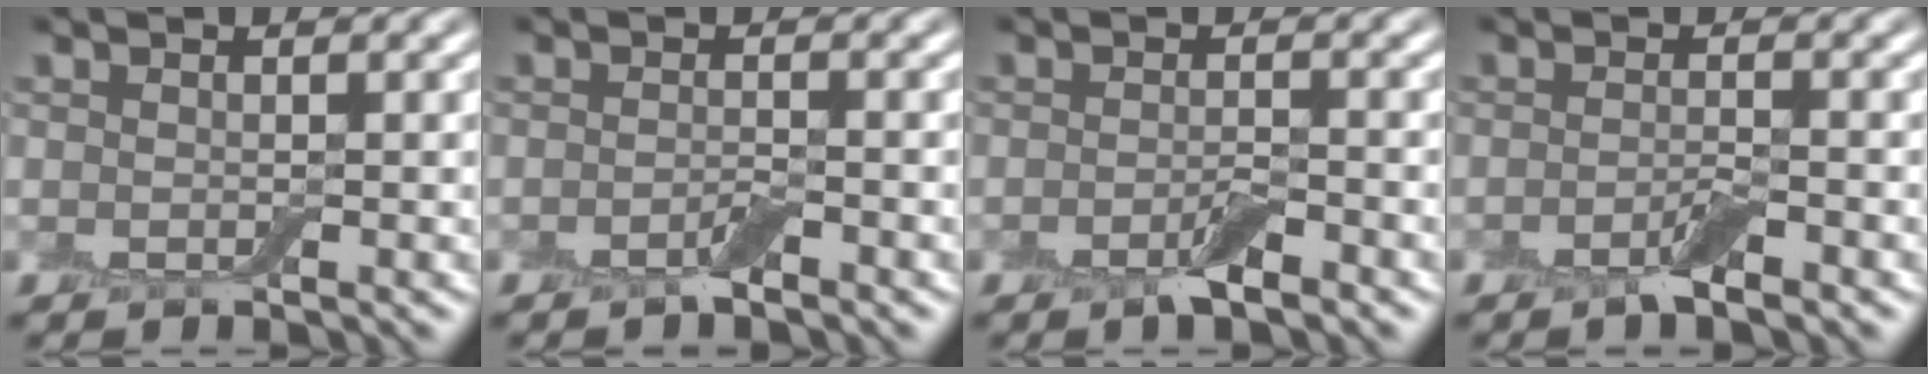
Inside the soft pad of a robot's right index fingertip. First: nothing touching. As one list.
[{"total": 1.1, "force": [-0.8, 0.1, 0.8], "torque": [-0.015, 0.001, -0.015]}, {"total": 2.0, "force": [-1.2, 0.5, 1.5], "torque": [-0.028, -0.001, -0.024]}, {"total": 1.7, "force": [-1.1, 0.2, 1.3], "torque": [-0.024, 0.000, -0.023]}]